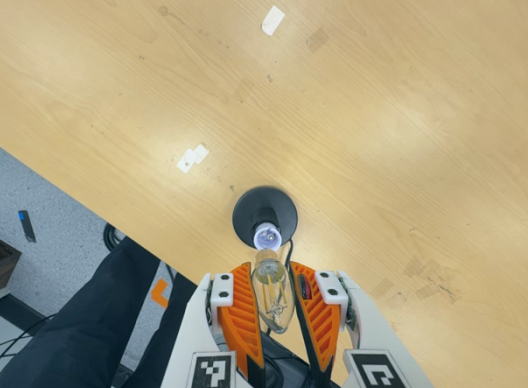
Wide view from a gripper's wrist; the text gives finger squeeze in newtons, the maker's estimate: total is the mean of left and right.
{"total": 14.8, "left": 17.0, "right": 12.5}